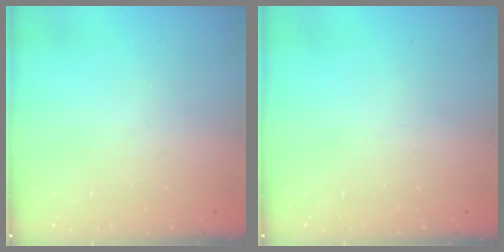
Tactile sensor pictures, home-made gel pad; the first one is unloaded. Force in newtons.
{"total": 0.0}